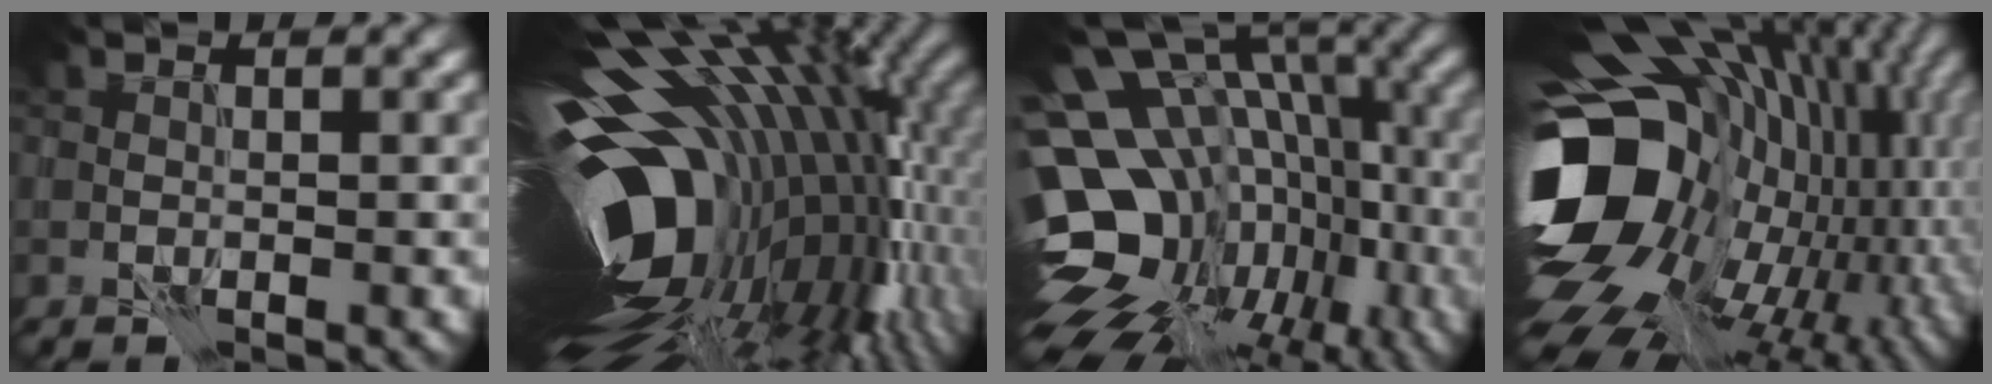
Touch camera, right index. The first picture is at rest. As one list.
[{"total": 20.2, "force": [-0.2, 10.2, 17.4], "torque": [-0.285, -0.040, 0.002]}, {"total": 18.6, "force": [-6.2, 13.1, 11.7], "torque": [-0.189, 0.010, -0.049]}, {"total": 19.5, "force": [-3.3, 13.6, 13.6], "torque": [-0.278, -0.025, -0.040]}]